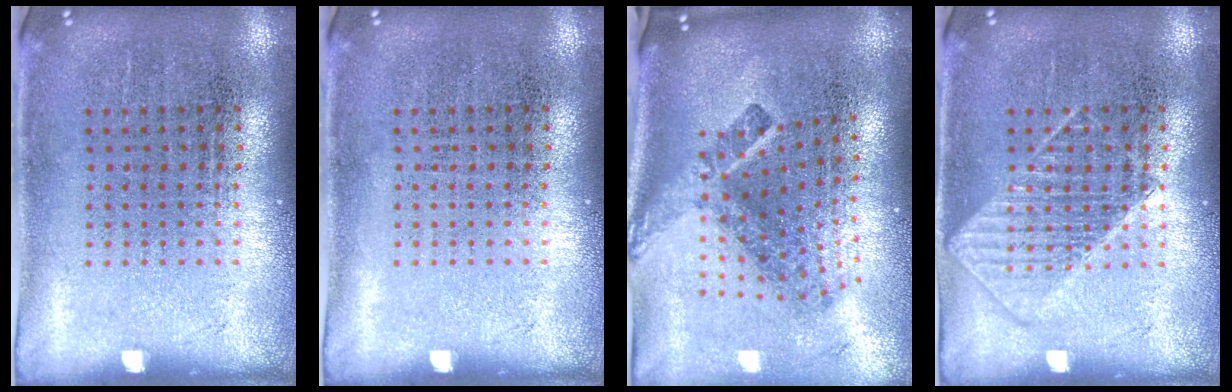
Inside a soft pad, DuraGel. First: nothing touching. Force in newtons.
{"total": 0.0}
{"total": 2.7, "press": 1.7, "slide": 2.1}
{"total": 2.0, "press": 2.0, "slide": 0.5}